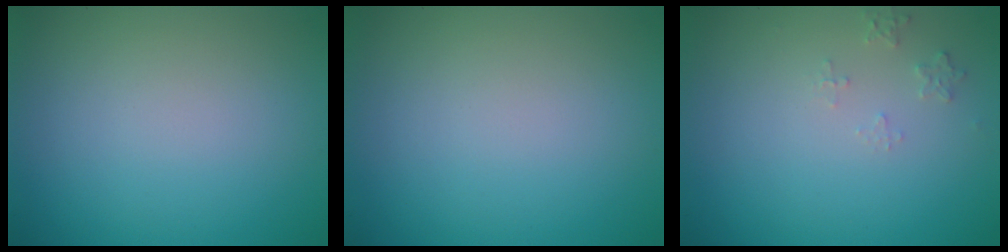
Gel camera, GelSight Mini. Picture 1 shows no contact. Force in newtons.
{"total": 0.0}
{"total": 1.1, "press": 1.1, "slide": 0.2}